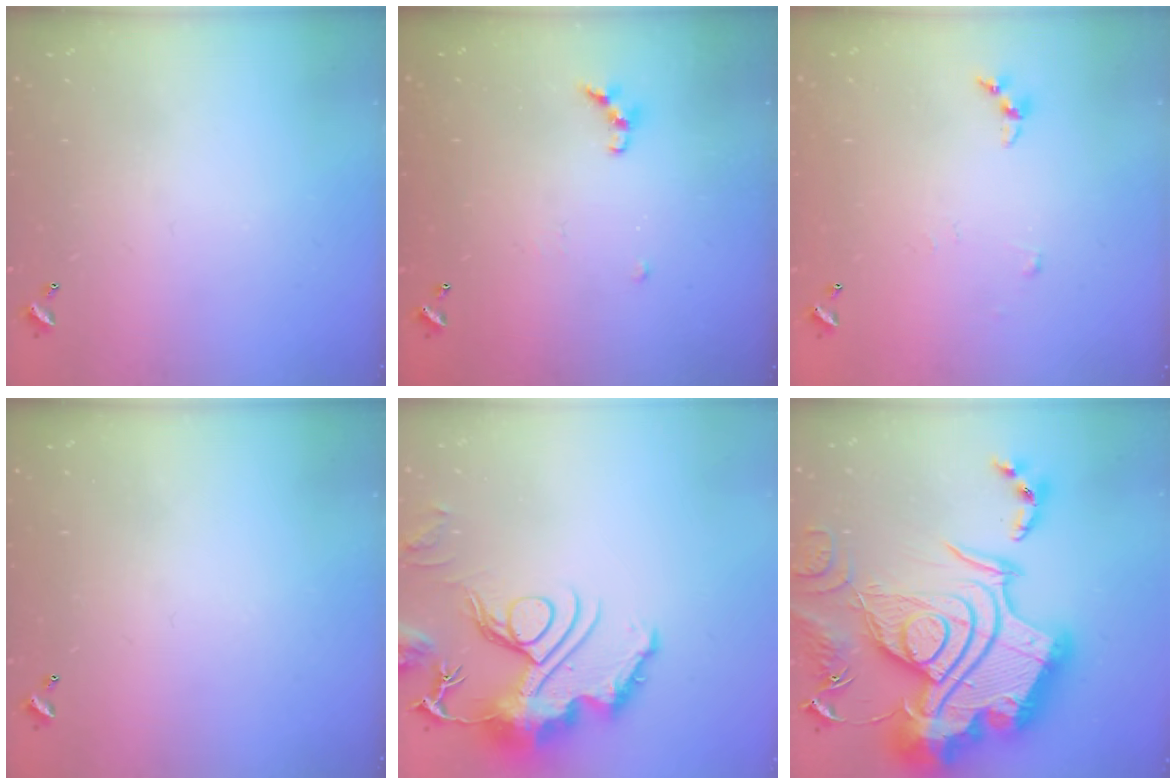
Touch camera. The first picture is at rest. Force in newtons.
{"total": 4.9, "press": 4.9, "slide": 0.5}
{"total": 3.0, "press": 2.9, "slide": 0.4}
{"total": 0.0}
{"total": 15.8, "press": 15.7, "slide": 1.8}
{"total": 0.8, "press": 0.8, "slide": 0.0}